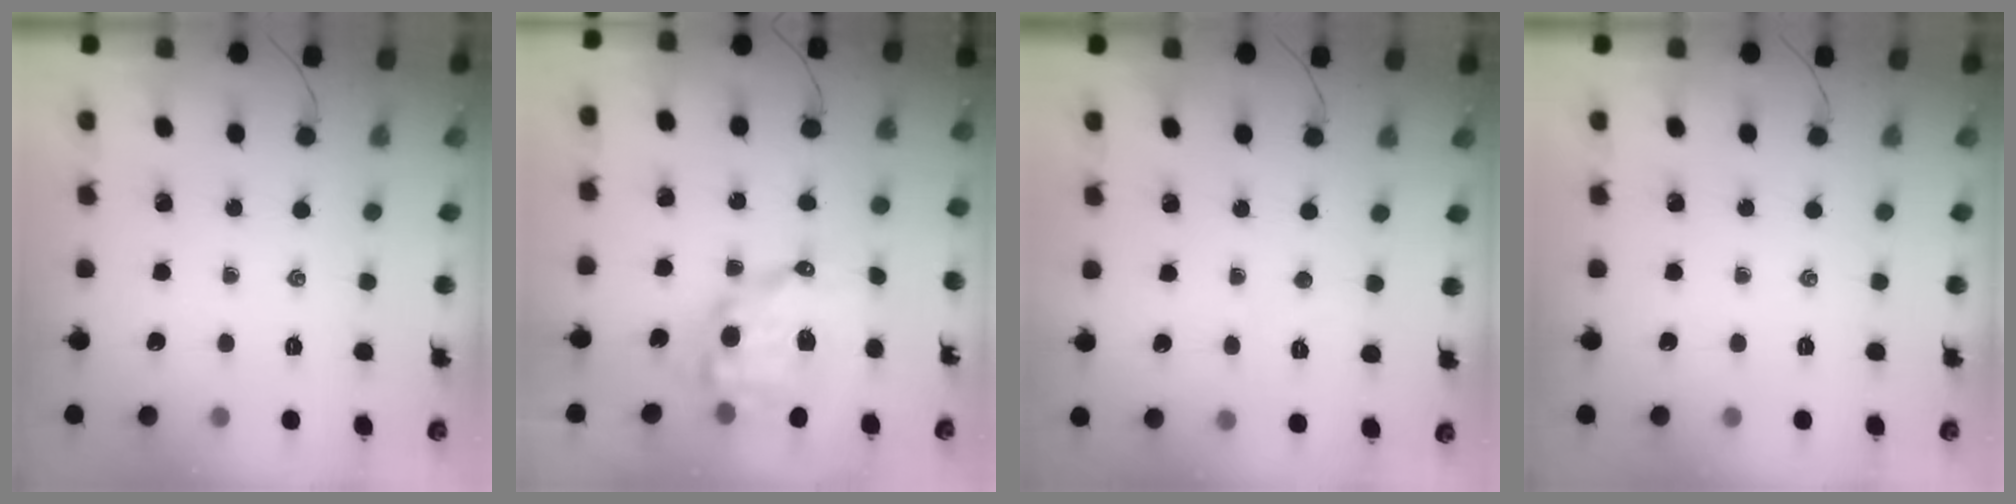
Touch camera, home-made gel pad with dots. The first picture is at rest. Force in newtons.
{"total": 11.3, "press": 11.1, "slide": 2.4}
{"total": 2.7, "press": 2.6, "slide": 0.7}
{"total": 0.0}